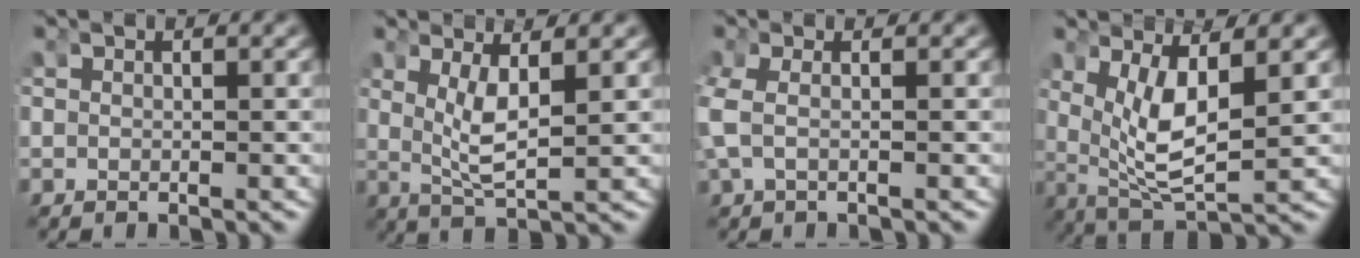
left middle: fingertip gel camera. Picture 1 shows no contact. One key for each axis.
{"total": 4.3, "fx": 0.8, "fy": 1.5, "fz": 4.0, "tx": -0.085, "ty": -0.013, "tz": 0.021}
{"total": 2.3, "fx": 0.0, "fy": 1.1, "fz": 2.0, "tx": -0.062, "ty": -0.003, "tz": 0.003}
{"total": 7.4, "fx": 1.1, "fy": 3.9, "fz": 6.1, "tx": -0.131, "ty": -0.022, "tz": 0.032}